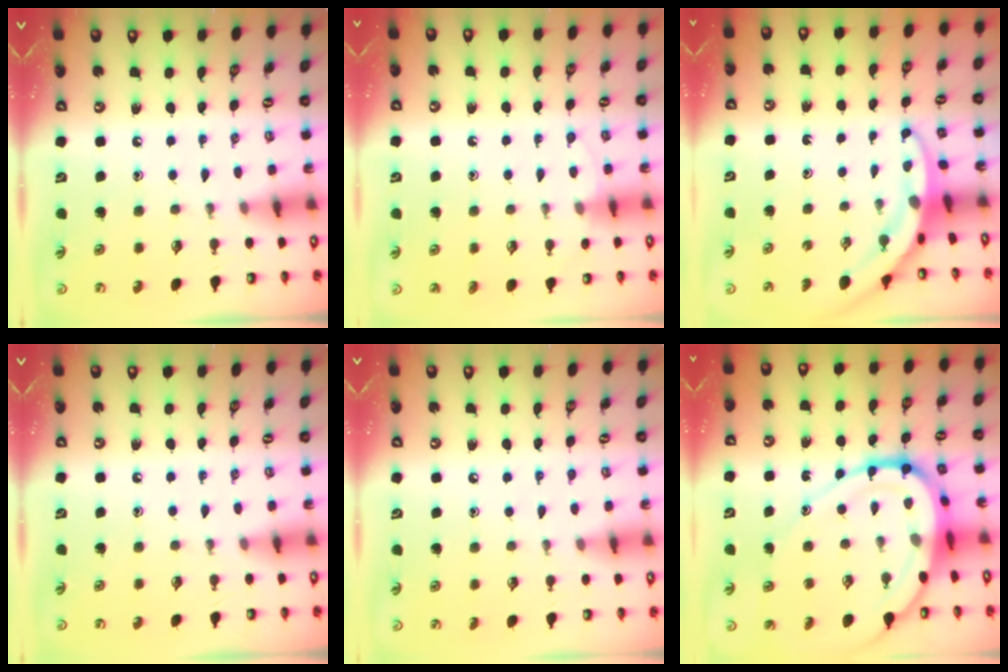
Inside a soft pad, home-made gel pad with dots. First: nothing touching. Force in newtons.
{"total": 4.5, "press": 4.4, "slide": 0.4}
{"total": 3.3, "press": 3.3, "slide": 0.3}
{"total": 0.0}
{"total": 2.3, "press": 2.3, "slide": 0.3}
{"total": 18.5, "press": 18.4, "slide": 2.1}